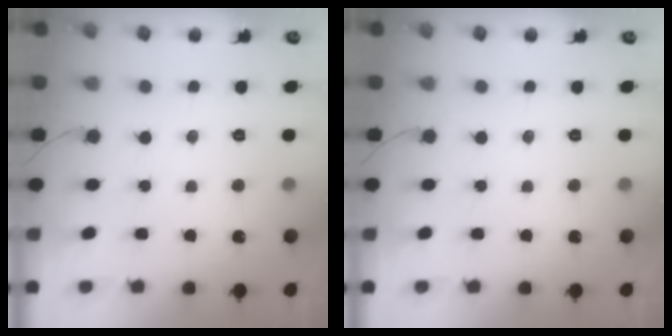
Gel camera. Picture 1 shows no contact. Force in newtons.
{"total": 0.0}